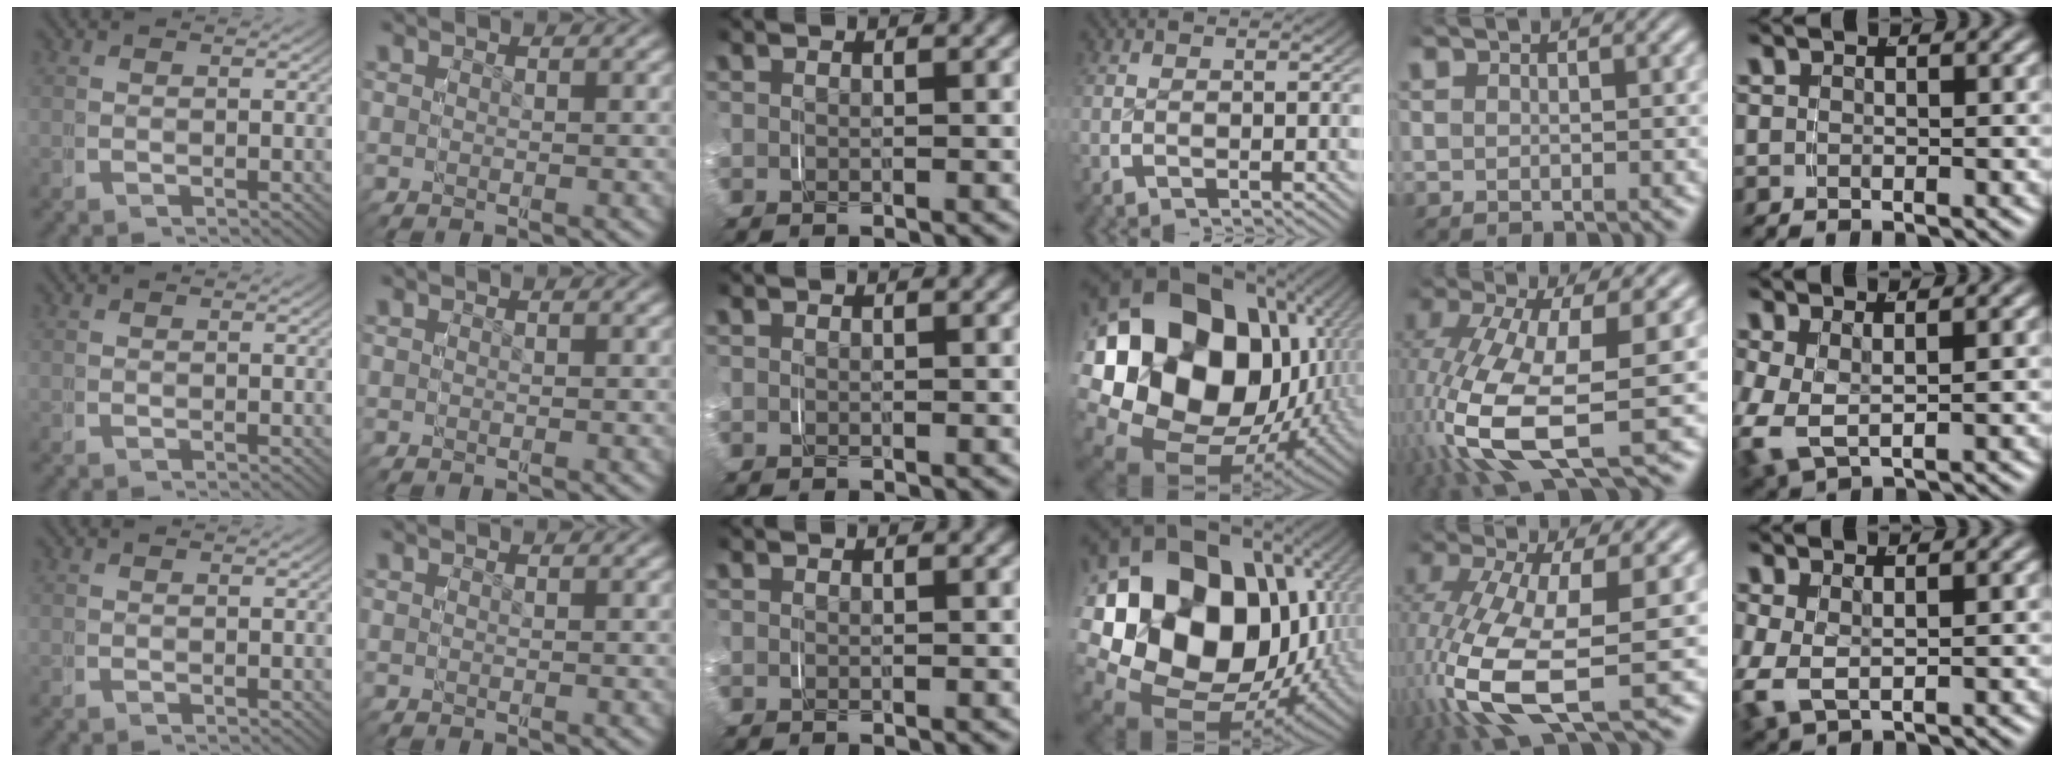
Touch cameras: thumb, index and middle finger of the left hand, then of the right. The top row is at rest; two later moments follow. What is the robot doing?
{"motion": "grasp_and_lifting", "object": "paper plate"}